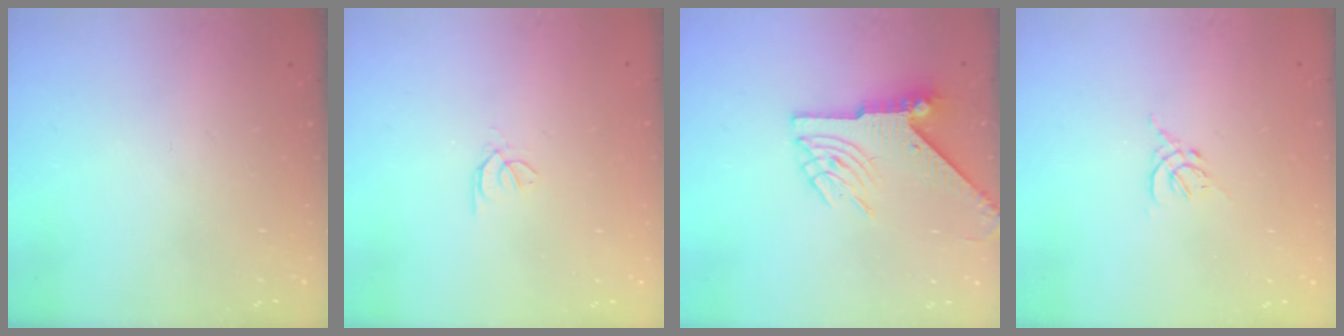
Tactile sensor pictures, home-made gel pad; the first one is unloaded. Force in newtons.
{"total": 0.5, "press": 0.4, "slide": 0.3}
{"total": 8.2, "press": 8.2, "slide": 0.9}
{"total": 1.6, "press": 1.5, "slide": 0.6}